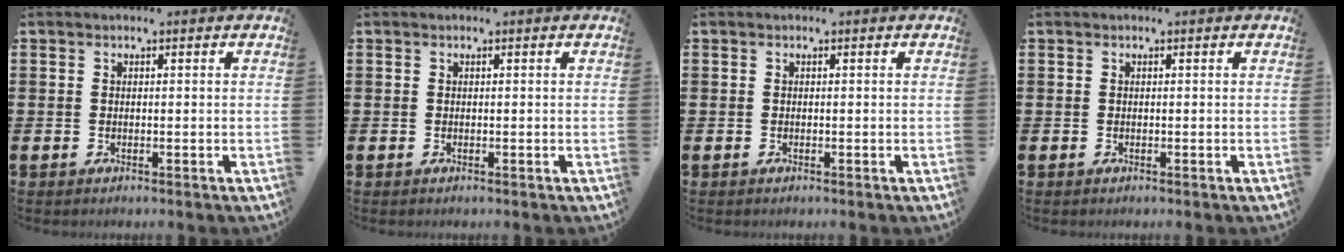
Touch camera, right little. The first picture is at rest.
{"total": 0.0}
{"total": 0.0}
{"total": 0.0}